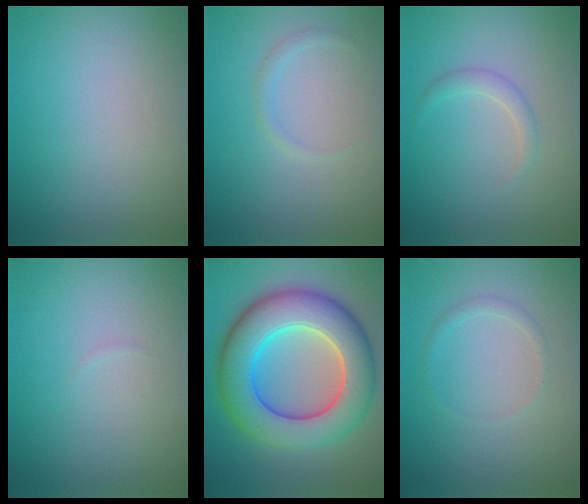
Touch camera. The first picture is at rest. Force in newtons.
{"total": 0.7, "press": 0.7, "slide": 0.1}
{"total": 0.7, "press": 0.7, "slide": 0.1}
{"total": 0.0}
{"total": 10.8, "press": 10.8, "slide": 0.6}
{"total": 0.8, "press": 0.8, "slide": 0.0}